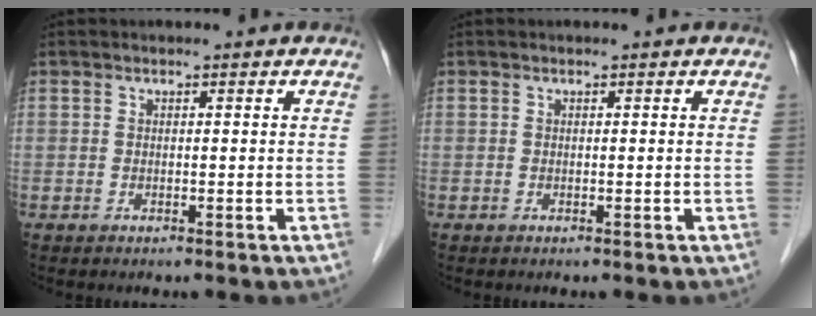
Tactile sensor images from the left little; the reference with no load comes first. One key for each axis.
{"total": 0.0}